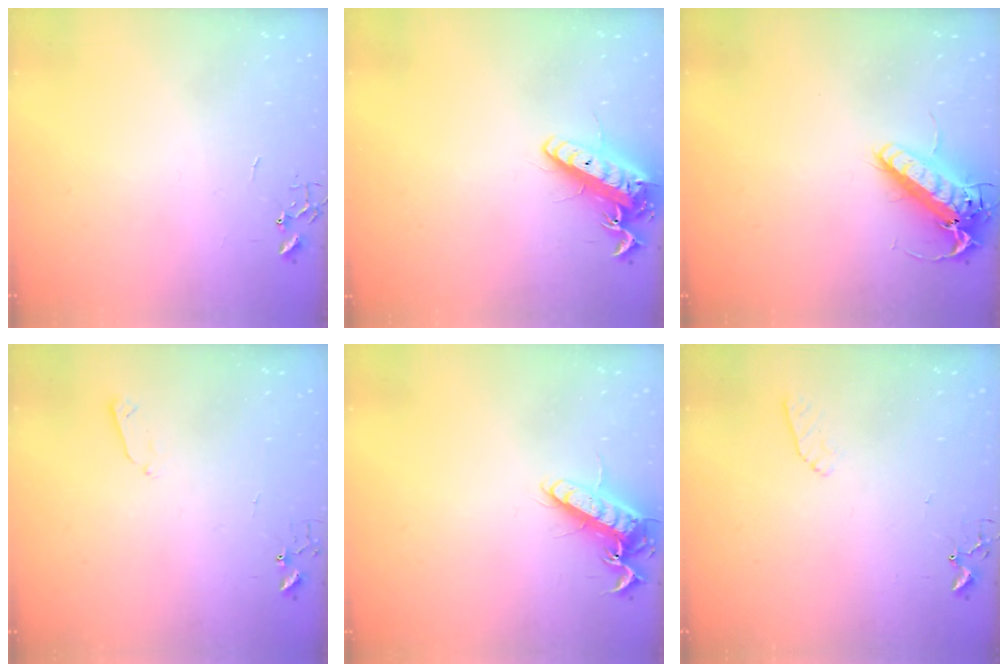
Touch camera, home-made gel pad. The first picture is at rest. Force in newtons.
{"total": 15.0, "press": 14.7, "slide": 2.8}
{"total": 15.9, "press": 15.7, "slide": 2.8}
{"total": 3.3, "press": 3.2, "slide": 0.6}
{"total": 13.3, "press": 13.2, "slide": 1.1}
{"total": 6.6, "press": 6.5, "slide": 0.7}